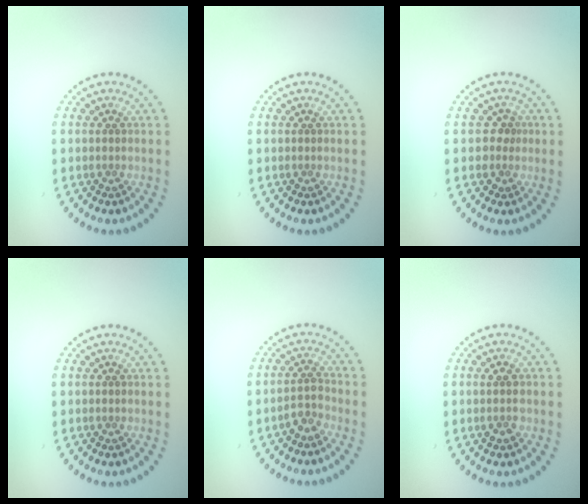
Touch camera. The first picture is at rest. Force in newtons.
{"total": 0.0}
{"total": 1.3, "press": 1.0, "slide": 0.8}
{"total": 0.0}
{"total": 1.9, "press": 1.5, "slide": 1.1}
{"total": 1.5, "press": 1.5, "slide": 0.3}